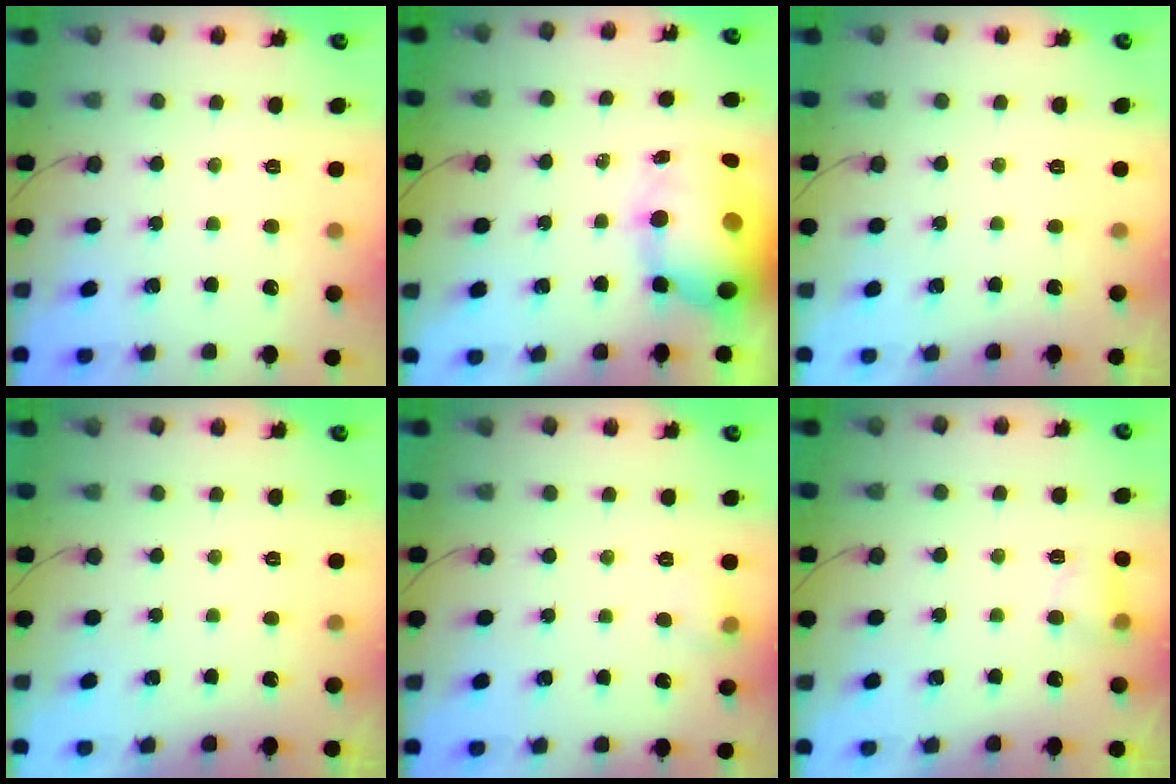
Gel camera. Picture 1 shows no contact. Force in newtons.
{"total": 19.4, "press": 18.9, "slide": 4.6}
{"total": 0.0}
{"total": 0.0}
{"total": 5.5, "press": 5.3, "slide": 1.5}
{"total": 5.2, "press": 4.9, "slide": 1.6}